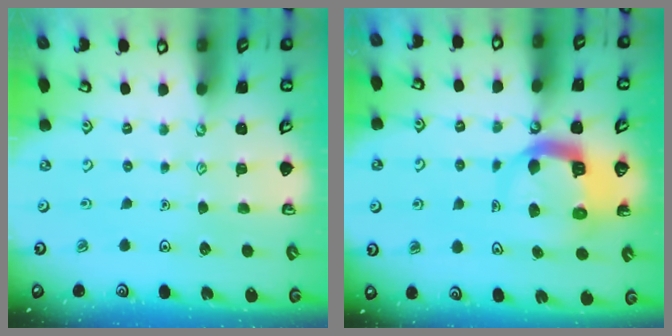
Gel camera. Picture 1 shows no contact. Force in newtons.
{"total": 8.7, "press": 8.6, "slide": 1.3}